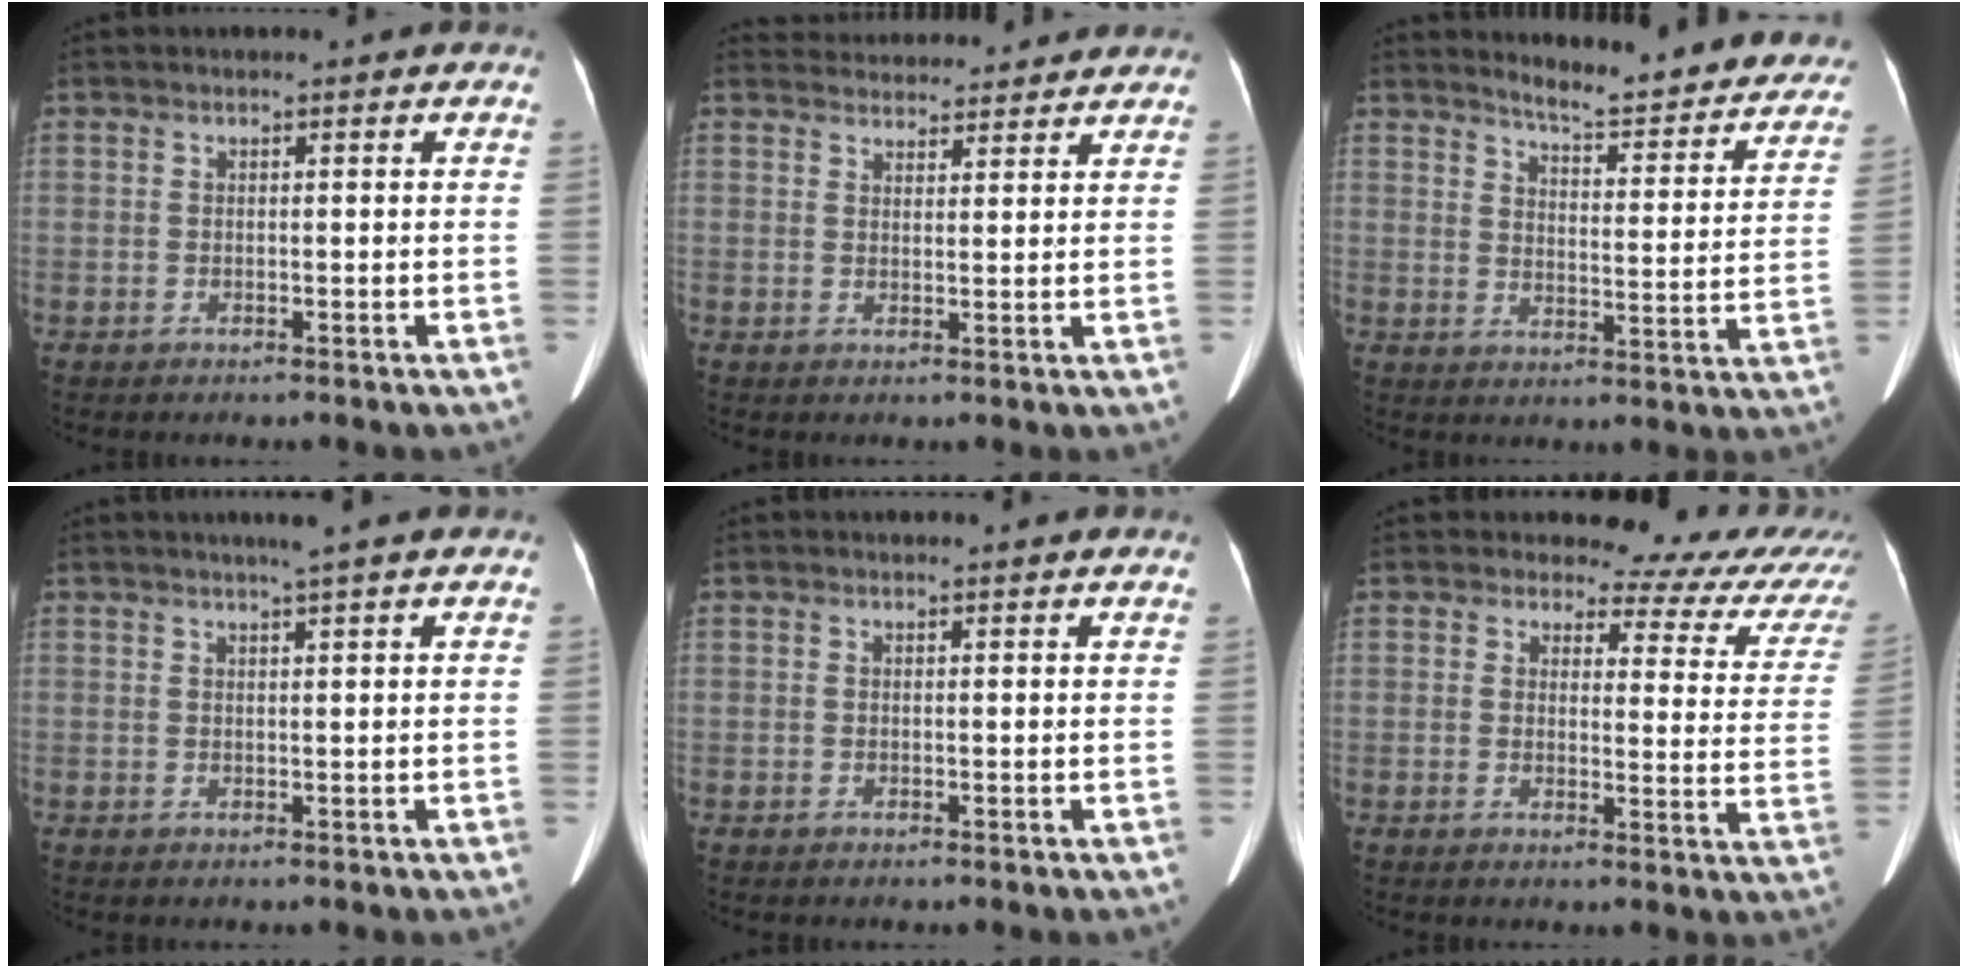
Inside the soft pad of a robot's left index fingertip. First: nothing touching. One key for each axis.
{"total": 8.9, "fx": 8.6, "fy": 2.0, "fz": 1.2, "tx": -0.011, "ty": 0.029, "tz": 0.110}
{"total": 18.0, "fx": 16.8, "fy": 2.9, "fz": 5.7, "tx": -0.059, "ty": -0.067, "tz": 0.193}
{"total": 2.6, "fx": 1.9, "fy": -0.7, "fz": 1.5, "tx": -0.021, "ty": 0.003, "tz": 0.033}
{"total": 1.1, "fx": 1.1, "fy": 0.0, "fz": 0.2, "tx": -0.012, "ty": 0.002, "tz": 0.009}
{"total": 13.0, "fx": 12.1, "fy": 4.3, "fz": 2.2, "tx": 0.013, "ty": -0.055, "tz": 0.098}